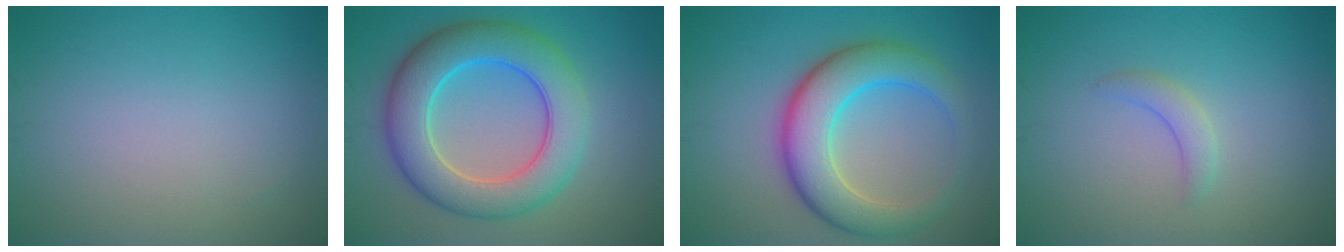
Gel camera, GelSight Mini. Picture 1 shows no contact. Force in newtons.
{"total": 8.6, "press": 8.6, "slide": 0.2}
{"total": 7.5, "press": 7.5, "slide": 0.3}
{"total": 1.6, "press": 1.6, "slide": 0.2}